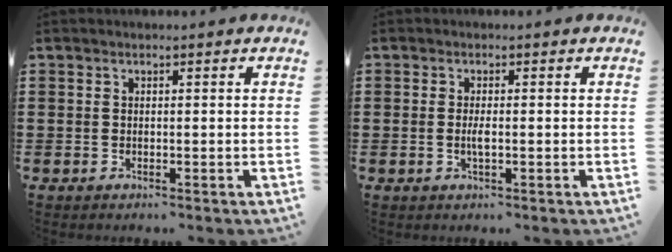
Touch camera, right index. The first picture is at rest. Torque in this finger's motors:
{"motor_torque": [2.14, 0.00, 0.35, 0.05]}